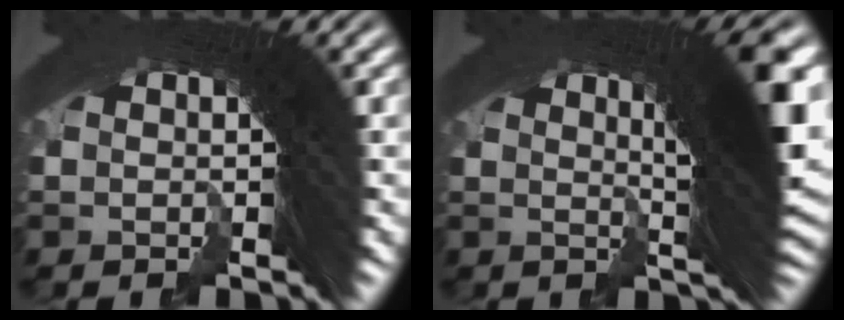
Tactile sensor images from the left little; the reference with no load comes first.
{"total": 9.7, "force": [2.5, 2.2, 9.1], "torque": [-0.111, 0.015, 0.031]}